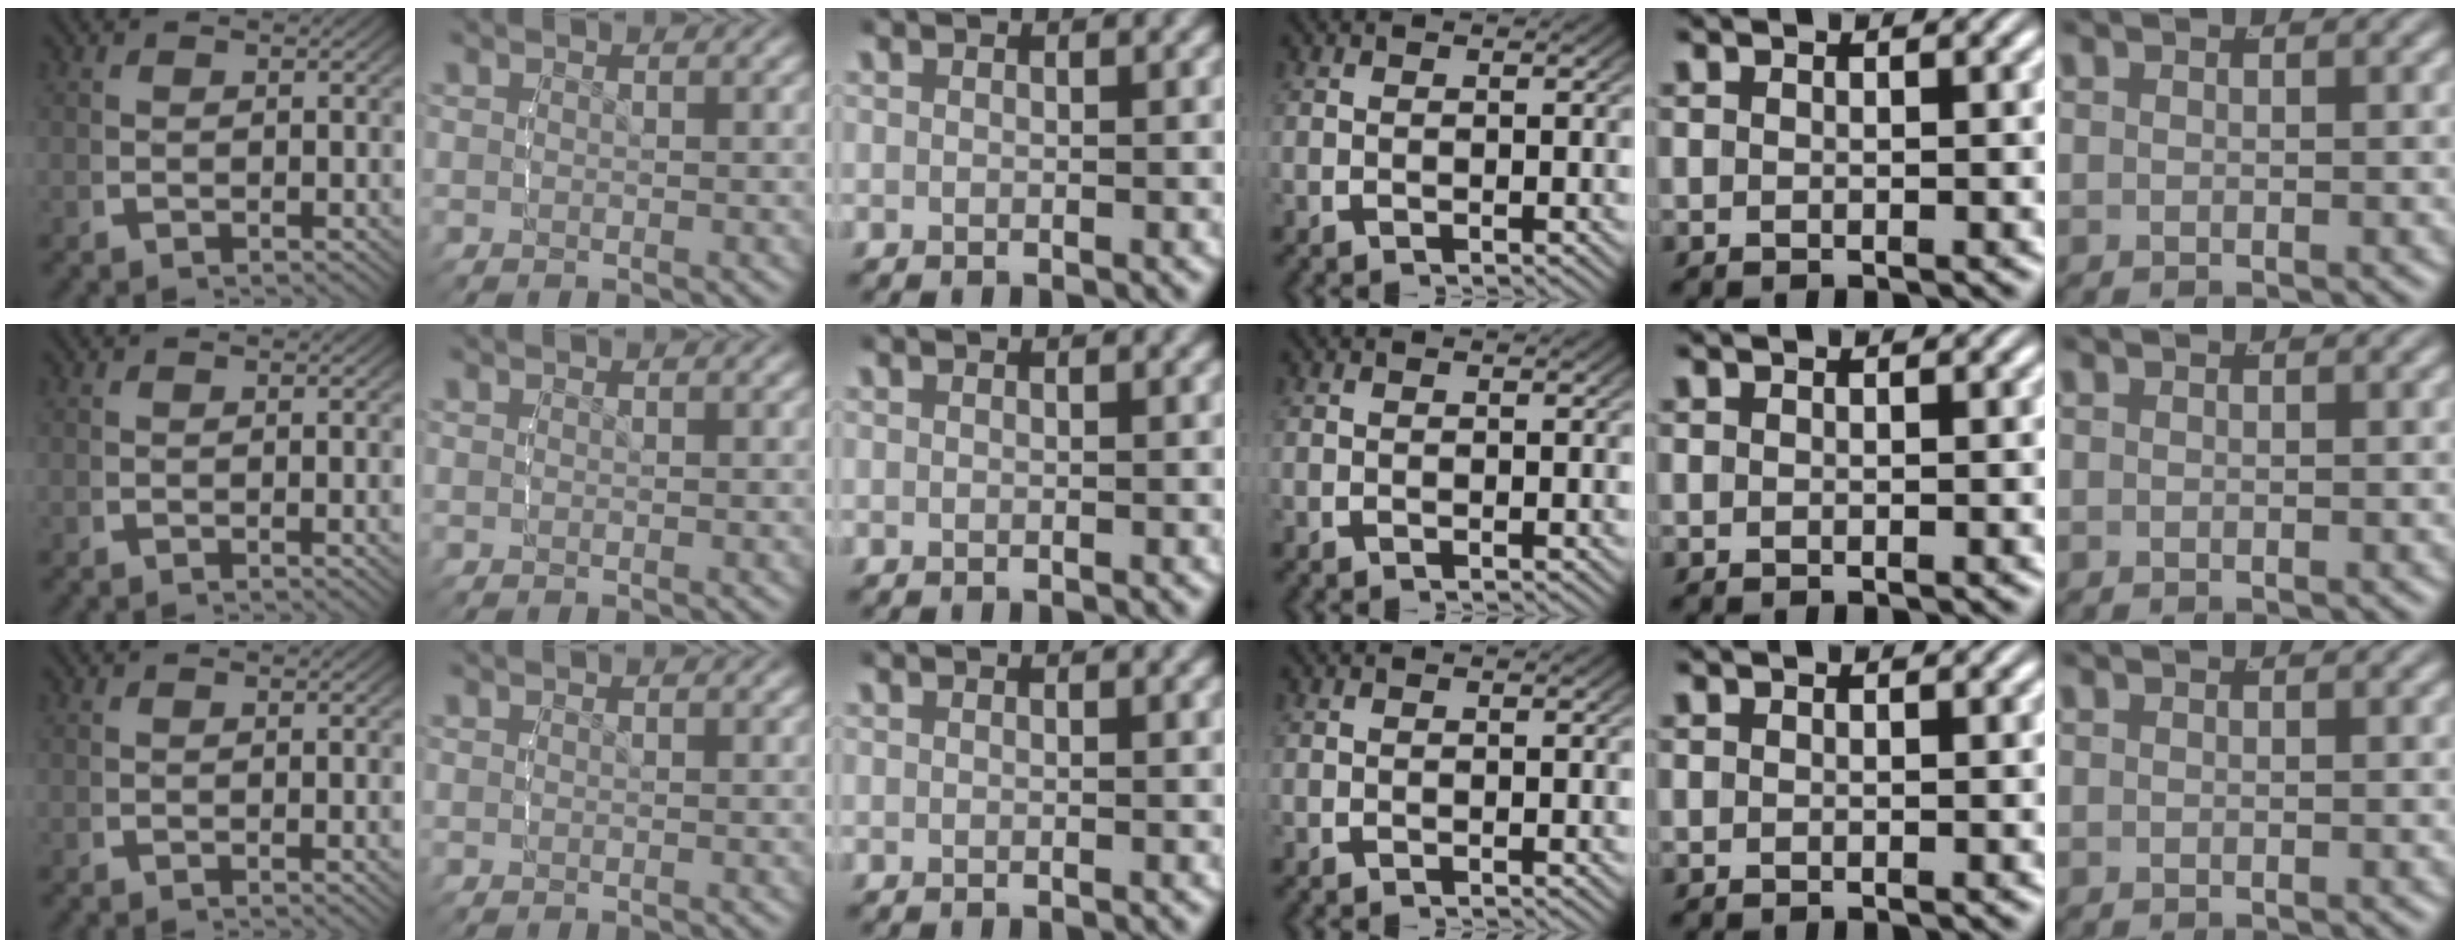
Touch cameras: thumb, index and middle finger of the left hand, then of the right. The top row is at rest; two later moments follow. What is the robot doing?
{"motion": "lift_and_place", "object": "bottle"}